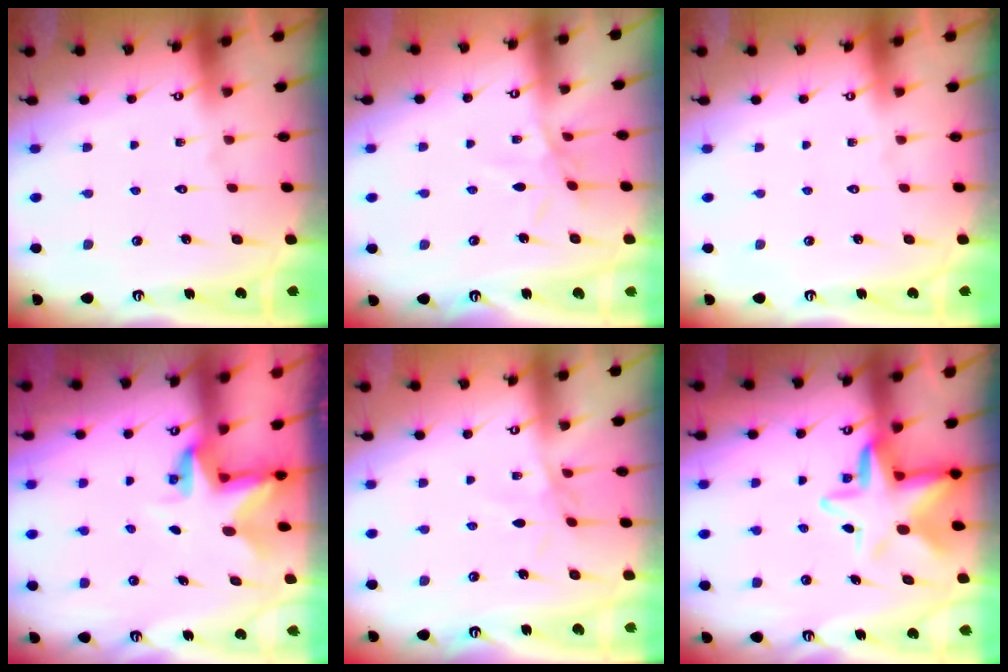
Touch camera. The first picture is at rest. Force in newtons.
{"total": 4.1, "press": 4.0, "slide": 0.5}
{"total": 0.0}
{"total": 3.5, "press": 3.5, "slide": 0.2}
{"total": 2.6, "press": 2.6, "slide": 0.1}
{"total": 10.0, "press": 9.7, "slide": 2.3}